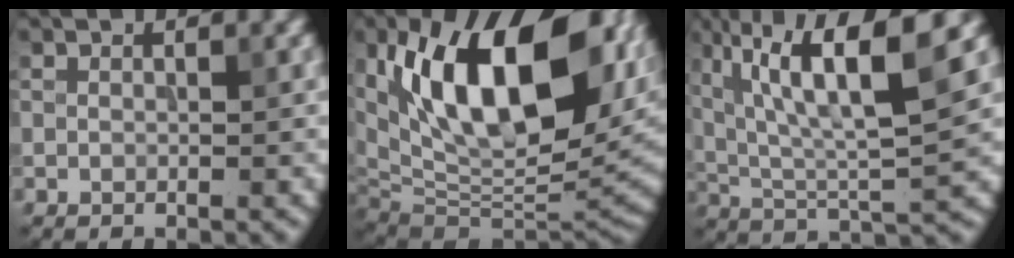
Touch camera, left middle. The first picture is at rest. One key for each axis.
{"total": 16.6, "fx": 5.1, "fy": 8.1, "fz": 13.5, "tx": -0.206, "ty": 0.006, "tz": 0.081}
{"total": 10.9, "fx": 4.9, "fy": 2.5, "fz": 9.4, "tx": -0.163, "ty": 0.010, "tz": 0.088}